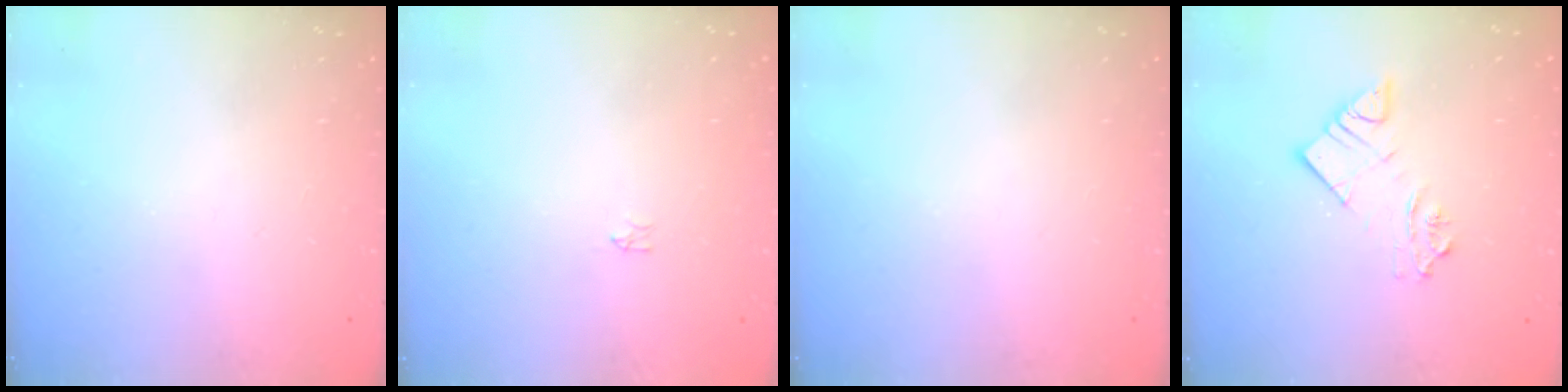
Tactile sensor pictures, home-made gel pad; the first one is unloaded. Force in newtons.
{"total": 0.0}
{"total": 0.0}
{"total": 6.1, "press": 6.1, "slide": 0.4}